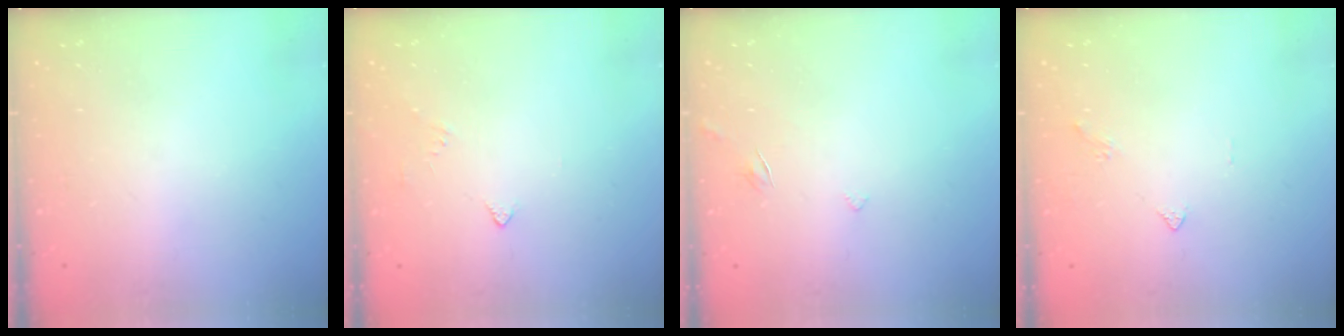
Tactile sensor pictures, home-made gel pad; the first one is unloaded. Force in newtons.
{"total": 4.0, "press": 3.9, "slide": 0.6}
{"total": 2.8, "press": 2.8, "slide": 0.3}
{"total": 2.0, "press": 1.9, "slide": 0.6}